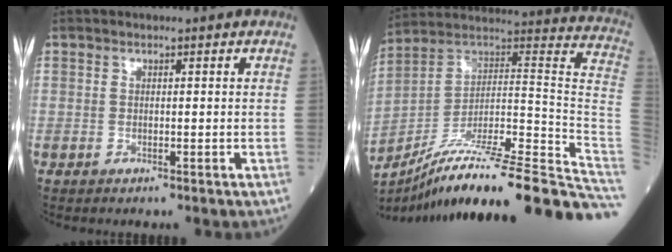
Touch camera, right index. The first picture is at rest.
{"total": 31.1, "force": [-24.1, 0.4, 19.7], "torque": [-0.168, 0.011, -0.360]}